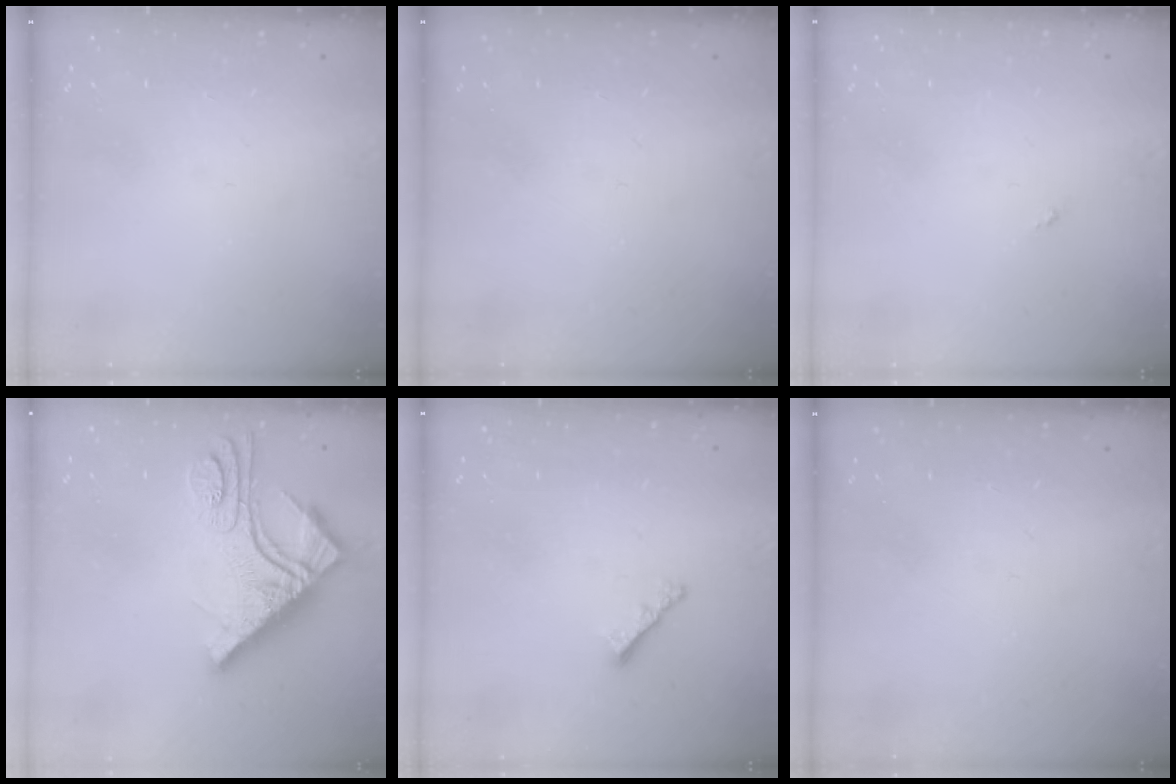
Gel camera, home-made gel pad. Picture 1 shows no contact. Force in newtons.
{"total": 0.0}
{"total": 0.0}
{"total": 13.9, "press": 13.8, "slide": 1.4}
{"total": 2.2, "press": 2.2, "slide": 0.5}
{"total": 0.0}